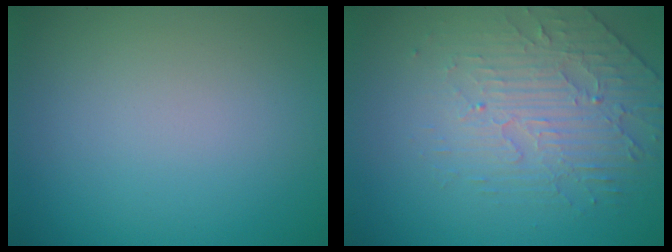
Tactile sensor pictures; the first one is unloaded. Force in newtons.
{"total": 4.5, "press": 3.3, "slide": 3.0}